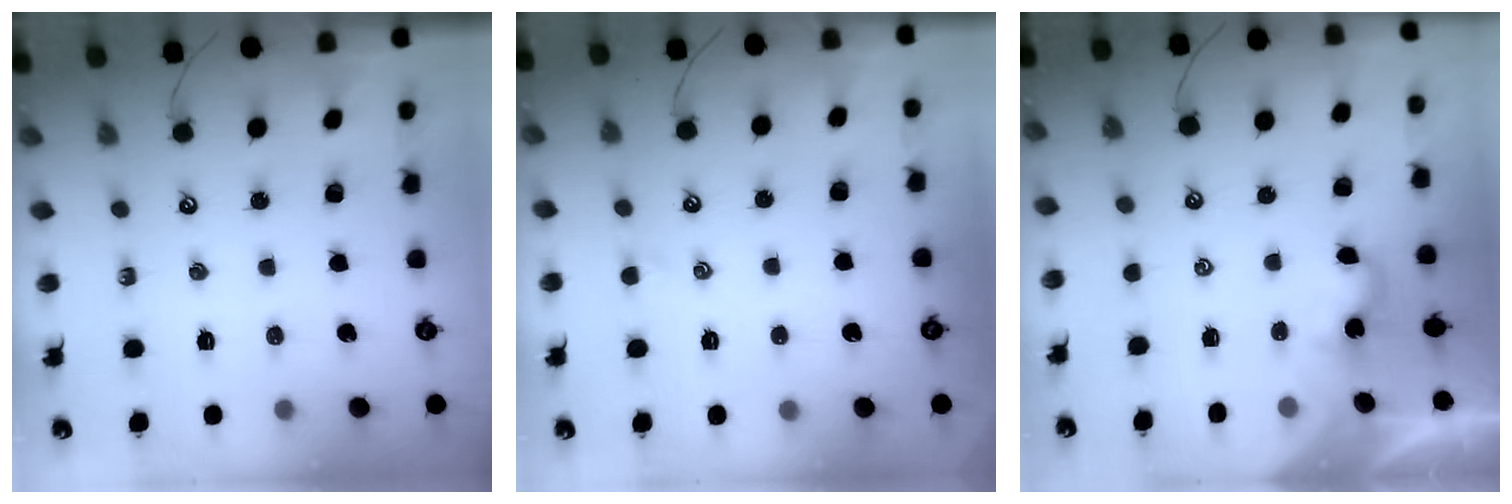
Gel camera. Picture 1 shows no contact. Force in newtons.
{"total": 0.6, "press": 0.5, "slide": 0.4}
{"total": 2.9, "press": 2.9, "slide": 0.2}